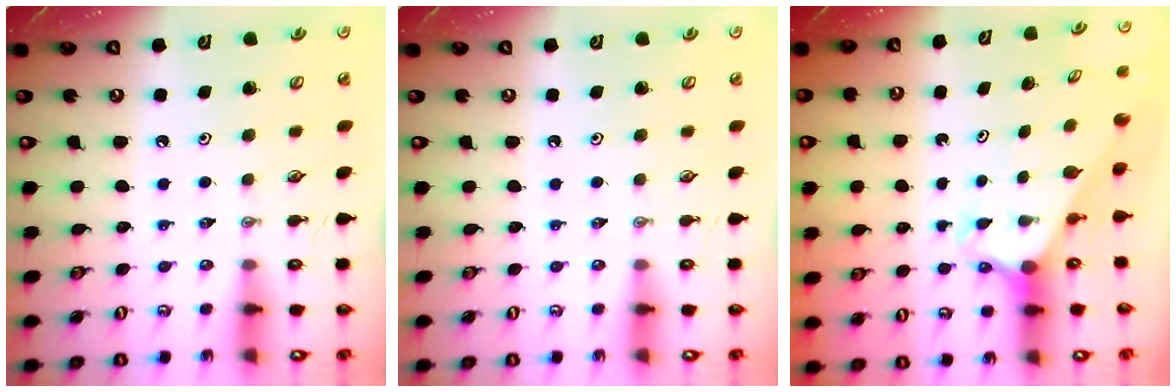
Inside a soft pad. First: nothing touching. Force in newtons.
{"total": 0.0}
{"total": 2.7, "press": 2.7, "slide": 0.2}